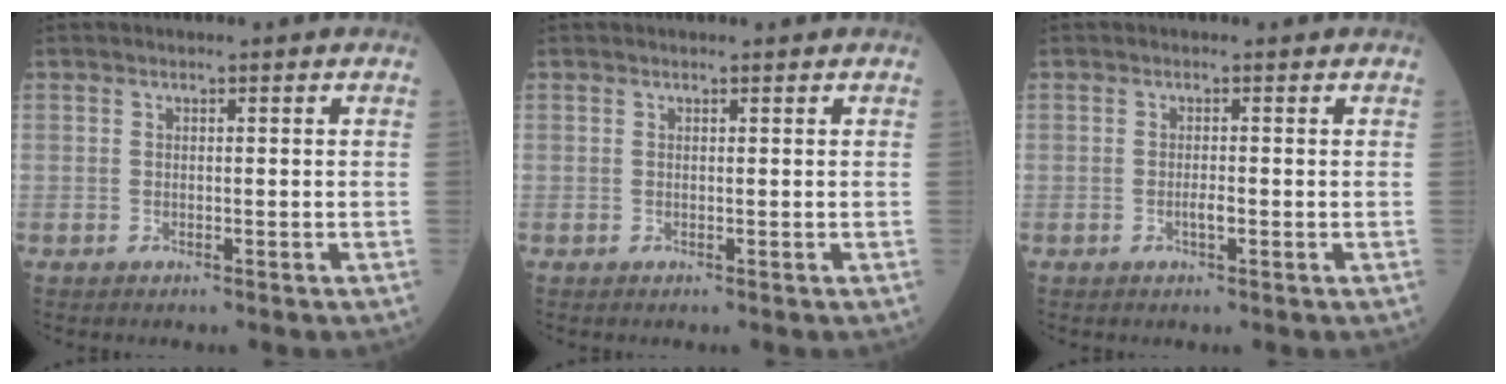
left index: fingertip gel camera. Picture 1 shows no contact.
{"total": 0.6, "force": [0.6, 0.3, -0.1], "torque": [0.000, 0.003, 0.008]}
{"total": 1.2, "force": [-0.2, 0.4, 1.1], "torque": [-0.021, 0.000, -0.003]}